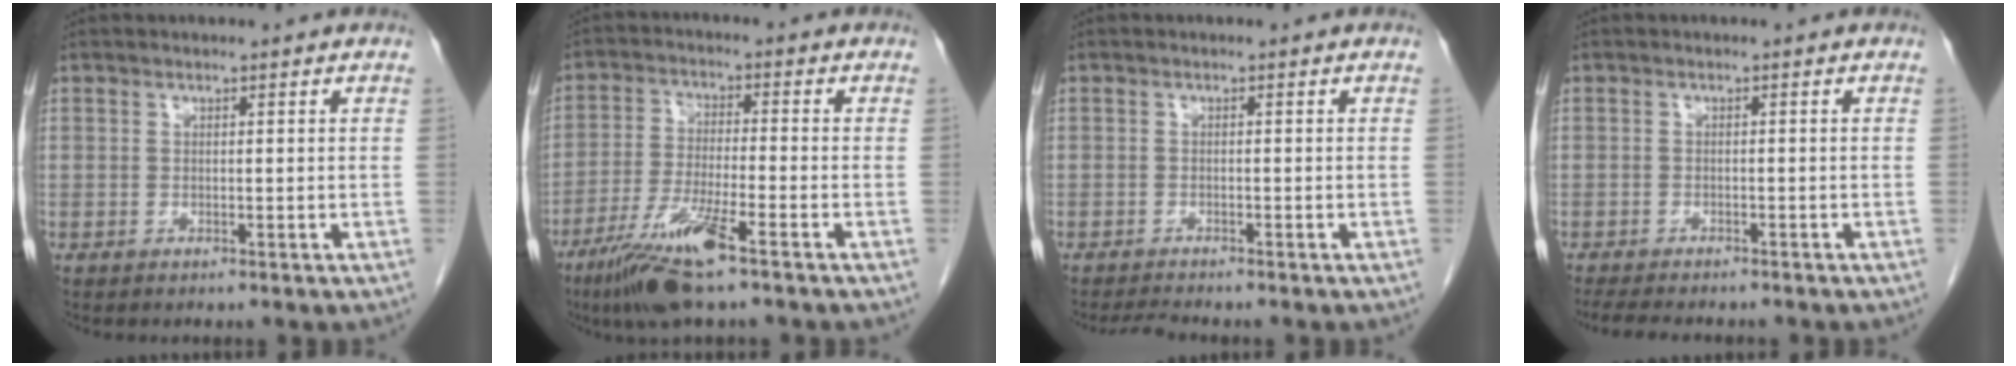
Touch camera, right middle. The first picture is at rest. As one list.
[{"total": 10.1, "force": [-6.2, 0.5, 7.9], "torque": [-0.161, -0.024, -0.117]}, {"total": 2.1, "force": [-2.0, -0.2, 0.5], "torque": [-0.014, -0.011, -0.036]}, {"total": 8.0, "force": [-6.9, 1.8, 3.6], "torque": [-0.054, -0.009, -0.098]}]